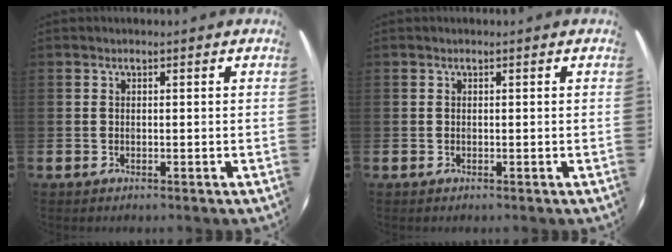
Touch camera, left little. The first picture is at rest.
{"total": 0.0}